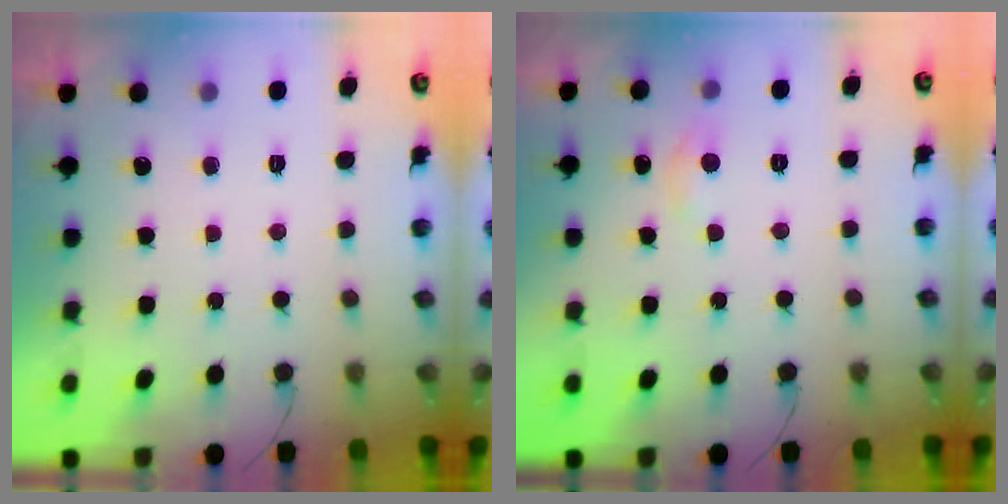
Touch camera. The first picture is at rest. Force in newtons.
{"total": 3.4, "press": 3.4, "slide": 0.5}